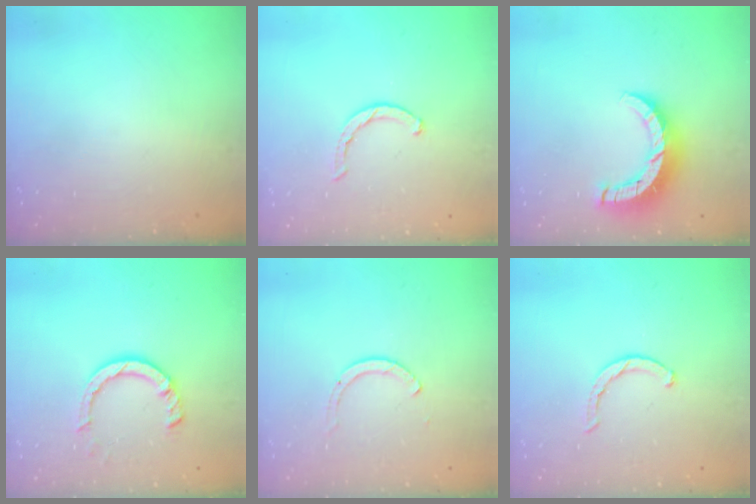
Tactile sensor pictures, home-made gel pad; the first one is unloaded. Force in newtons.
{"total": 1.8, "press": 1.8, "slide": 0.3}
{"total": 9.7, "press": 9.7, "slide": 0.2}
{"total": 8.0, "press": 7.9, "slide": 0.9}
{"total": 2.0, "press": 1.9, "slide": 0.3}
{"total": 1.8, "press": 1.8, "slide": 0.3}